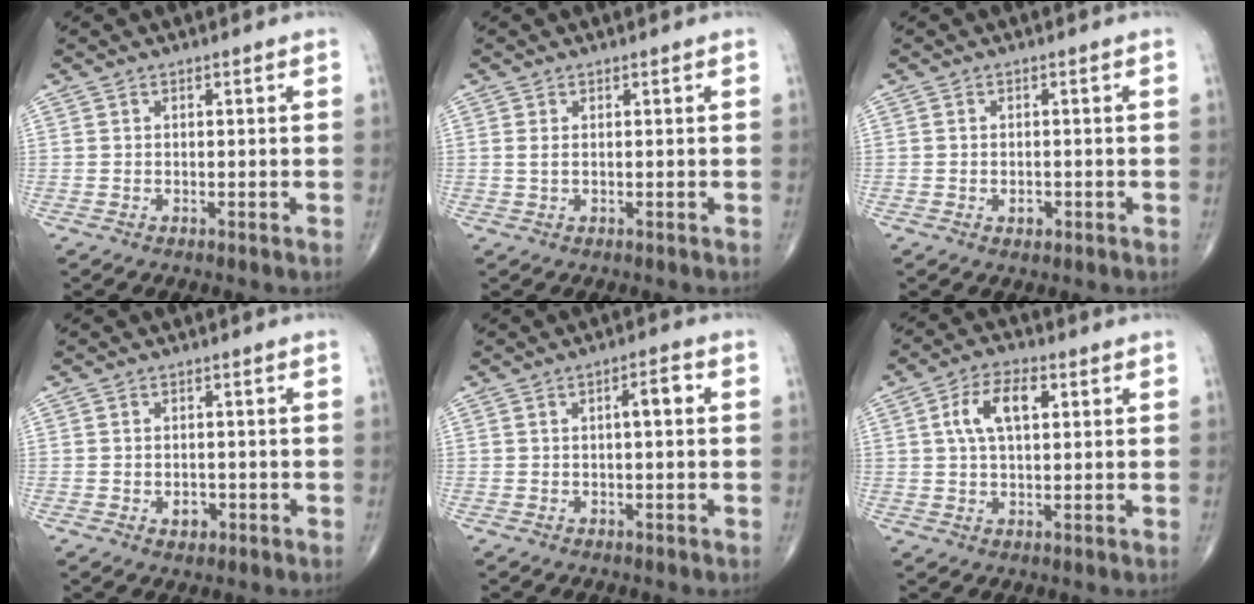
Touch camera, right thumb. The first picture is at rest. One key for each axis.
{"total": 1.0, "fx": 0.3, "fy": 0.4, "fz": 0.9, "tx": -0.024, "ty": 0.004, "tz": 0.009}
{"total": 1.6, "fx": -0.6, "fy": 1.1, "fz": 1.0, "tx": -0.011, "ty": 0.002, "tz": -0.007}
{"total": 2.4, "fx": -0.9, "fy": 1.7, "fz": 1.4, "tx": -0.012, "ty": 0.003, "tz": -0.008}
{"total": 3.1, "fx": 0.2, "fy": 0.9, "fz": 2.9, "tx": -0.045, "ty": 0.010, "tz": 0.000}
{"total": 8.0, "fx": 2.1, "fy": 4.1, "fz": 6.6, "tx": -0.123, "ty": 0.012, "tz": 0.036}